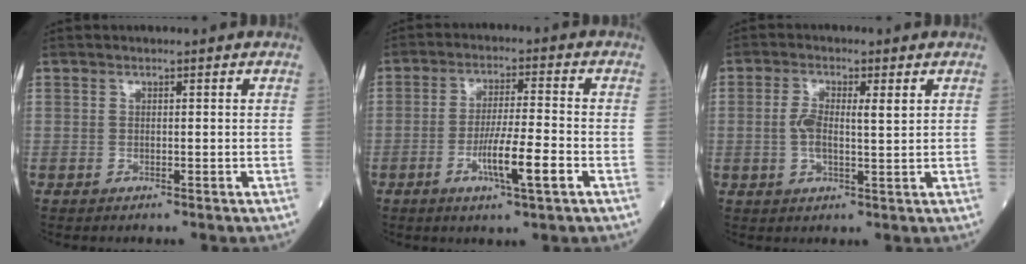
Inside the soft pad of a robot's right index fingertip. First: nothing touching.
{"total": 8.0, "force": [-3.0, 0.3, 7.4], "torque": [-0.134, -0.007, -0.054]}
{"total": 4.9, "force": [1.0, 1.3, 4.6], "torque": [-0.094, 0.011, 0.016]}